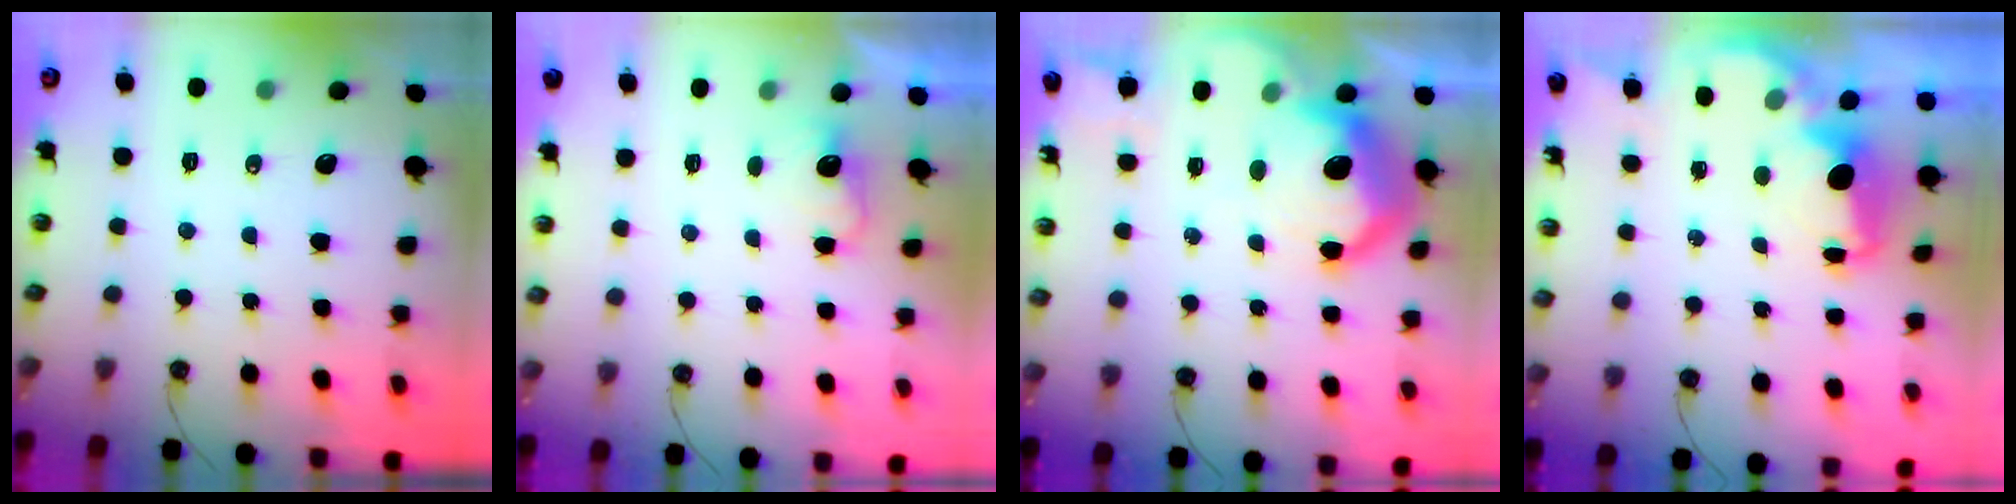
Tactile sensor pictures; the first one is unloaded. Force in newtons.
{"total": 2.8, "press": 2.7, "slide": 0.8}
{"total": 15.5, "press": 15.5, "slide": 1.0}
{"total": 2.3, "press": 2.2, "slide": 0.7}